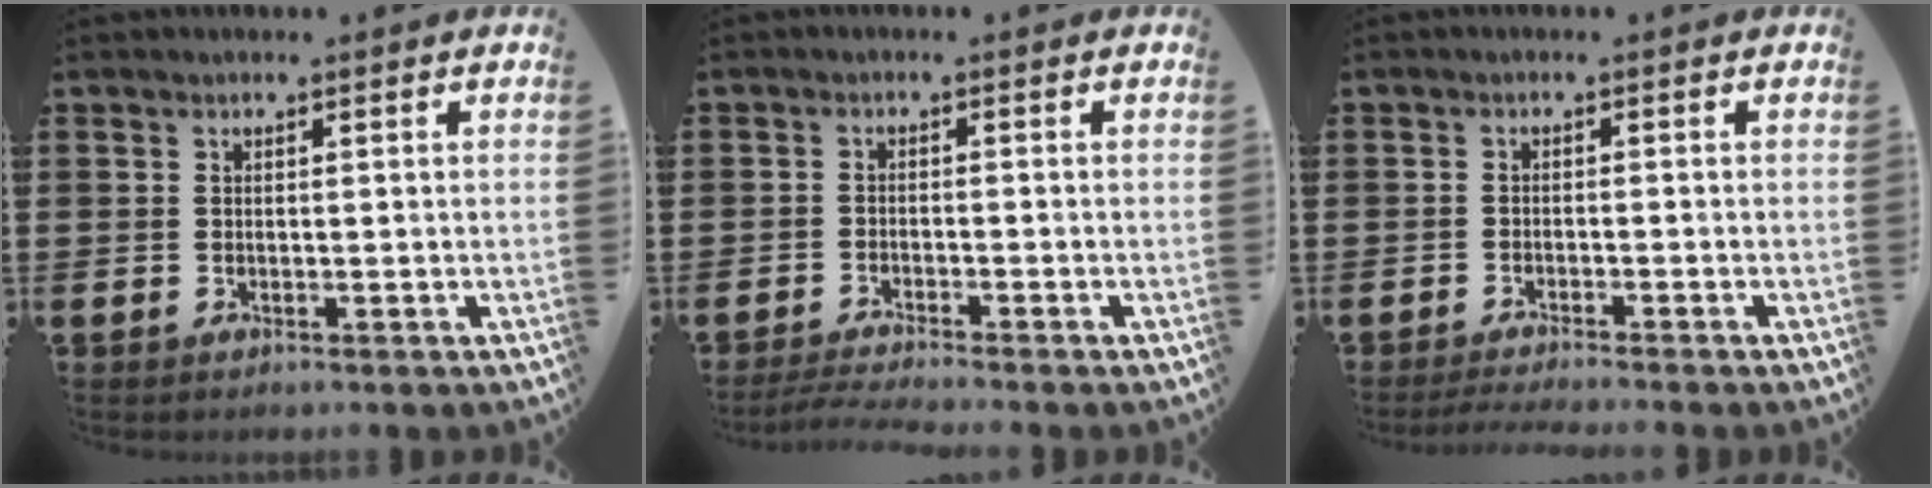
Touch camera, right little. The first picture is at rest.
{"total": 2.1, "force": [-1.8, -0.1, 1.0], "torque": [-0.015, 0.001, -0.034]}
{"total": 1.4, "force": [-1.3, -0.2, 0.5], "torque": [-0.008, 0.002, -0.026]}